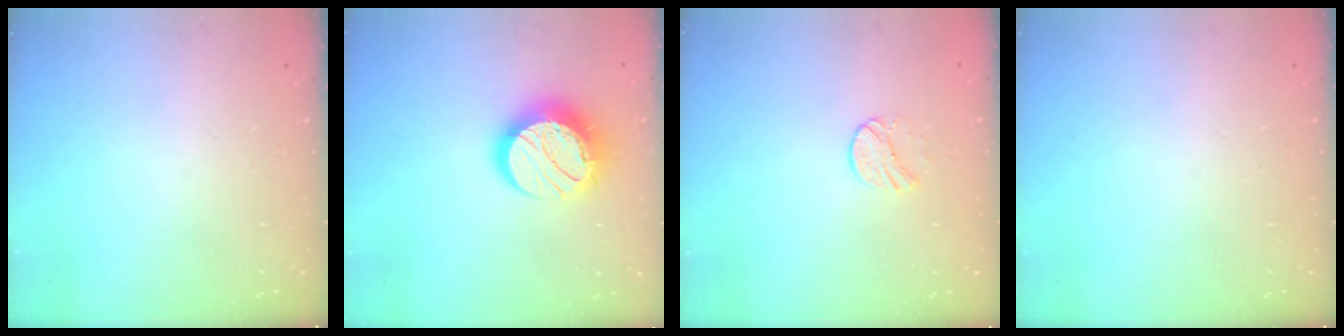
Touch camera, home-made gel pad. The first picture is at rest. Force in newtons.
{"total": 14.6, "press": 14.6, "slide": 1.0}
{"total": 6.9, "press": 6.9, "slide": 0.5}
{"total": 0.0}